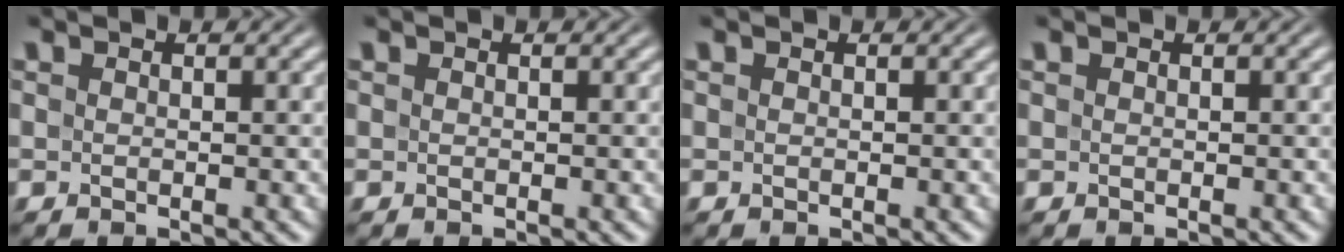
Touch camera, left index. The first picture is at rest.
{"total": 0.0}
{"total": 0.0}
{"total": 0.0}